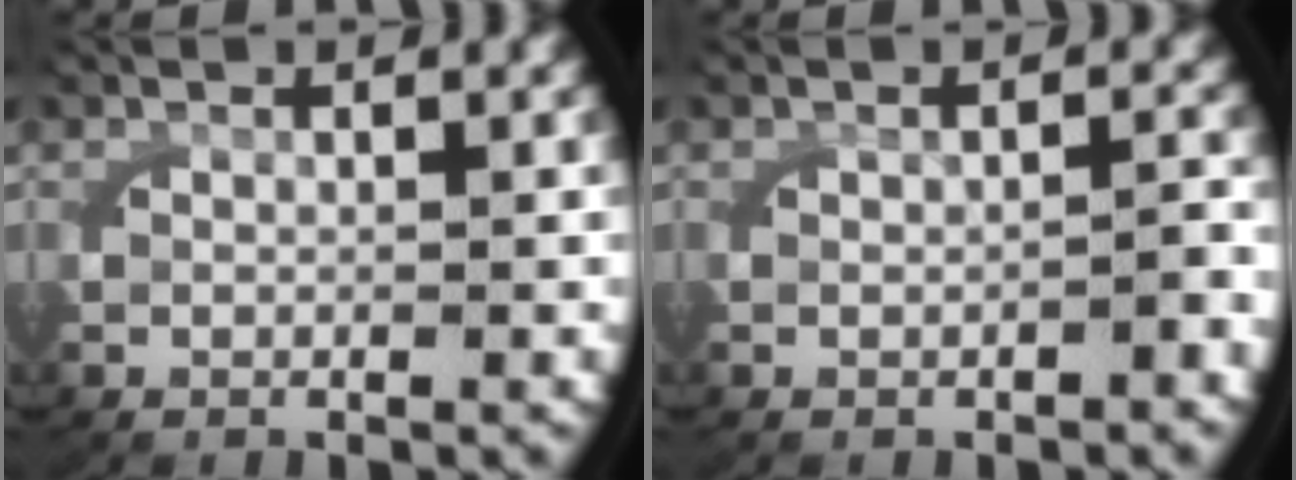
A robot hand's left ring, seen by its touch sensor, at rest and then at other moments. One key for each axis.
{"total": 1.1, "fx": -0.8, "fy": 0.5, "fz": 0.5, "tx": -0.007, "ty": 0.005, "tz": -0.018}